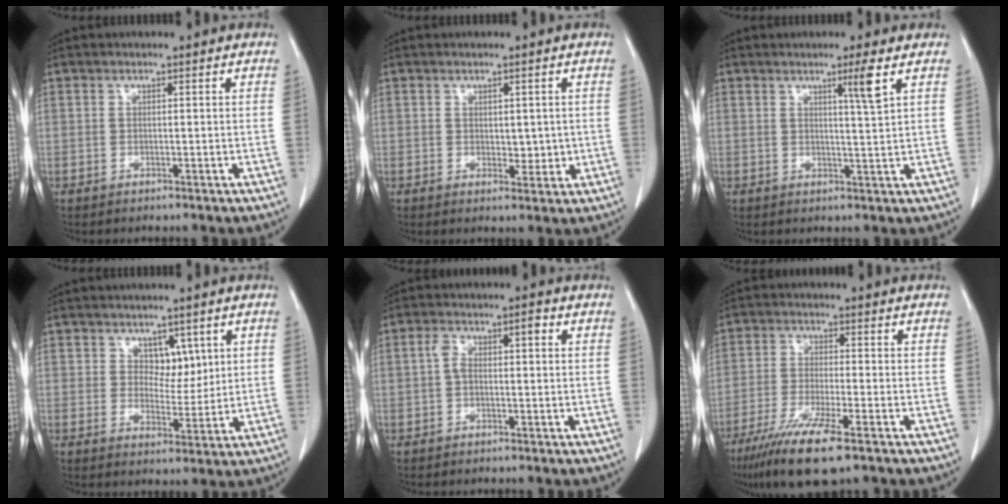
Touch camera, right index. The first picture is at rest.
{"total": 2.9, "force": [0.3, 1.7, 2.4], "torque": [-0.028, -0.006, 0.010]}
{"total": 3.7, "force": [1.9, -1.0, 3.0], "torque": [-0.052, -0.011, 0.036]}
{"total": 4.3, "force": [1.9, 2.6, 2.8], "torque": [-0.034, -0.003, 0.034]}
{"total": 3.9, "force": [0.5, 1.8, 3.4], "torque": [-0.072, 0.031, 0.007]}
{"total": 10.4, "force": [-6.7, 0.8, 7.9], "torque": [-0.146, -0.028, -0.112]}